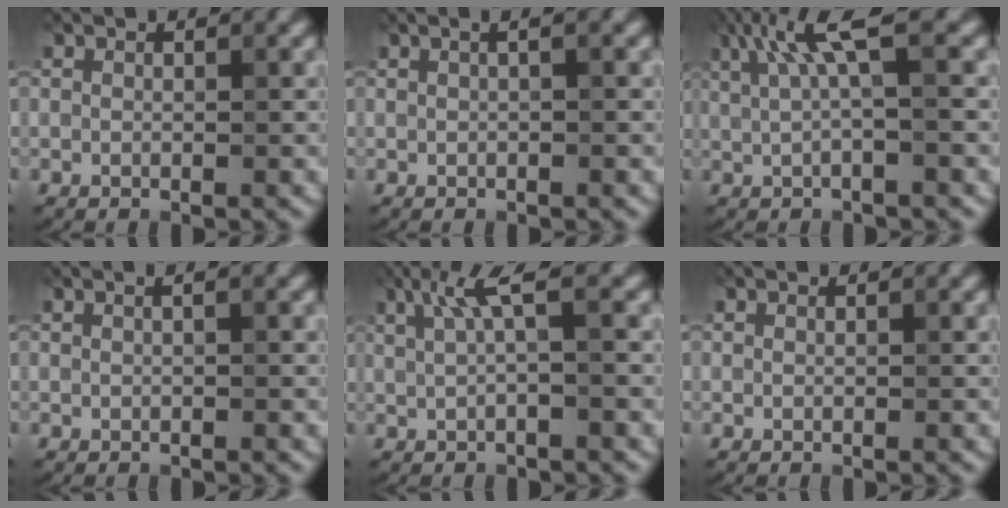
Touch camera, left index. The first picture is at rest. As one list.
[{"total": 2.7, "force": [1.1, 1.3, 2.2], "torque": [-0.017, 0.023, -0.005]}, {"total": 5.1, "force": [1.6, 1.0, 4.8], "torque": [-0.087, 0.014, 0.030]}, {"total": 1.4, "force": [0.6, 0.5, 1.2], "torque": [-0.008, 0.007, -0.007]}, {"total": 3.3, "force": [1.0, 0.5, 3.2], "torque": [-0.061, 0.007, 0.018]}, {"total": 0.0}]